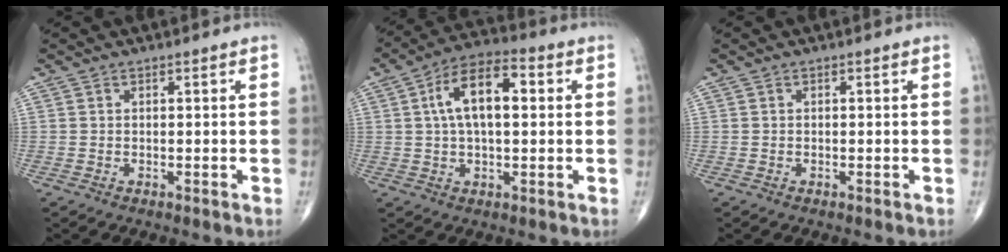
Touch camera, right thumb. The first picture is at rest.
{"total": 11.9, "force": [2.1, 5.7, 10.2], "torque": [-0.177, 0.025, 0.030]}
{"total": 0.0}